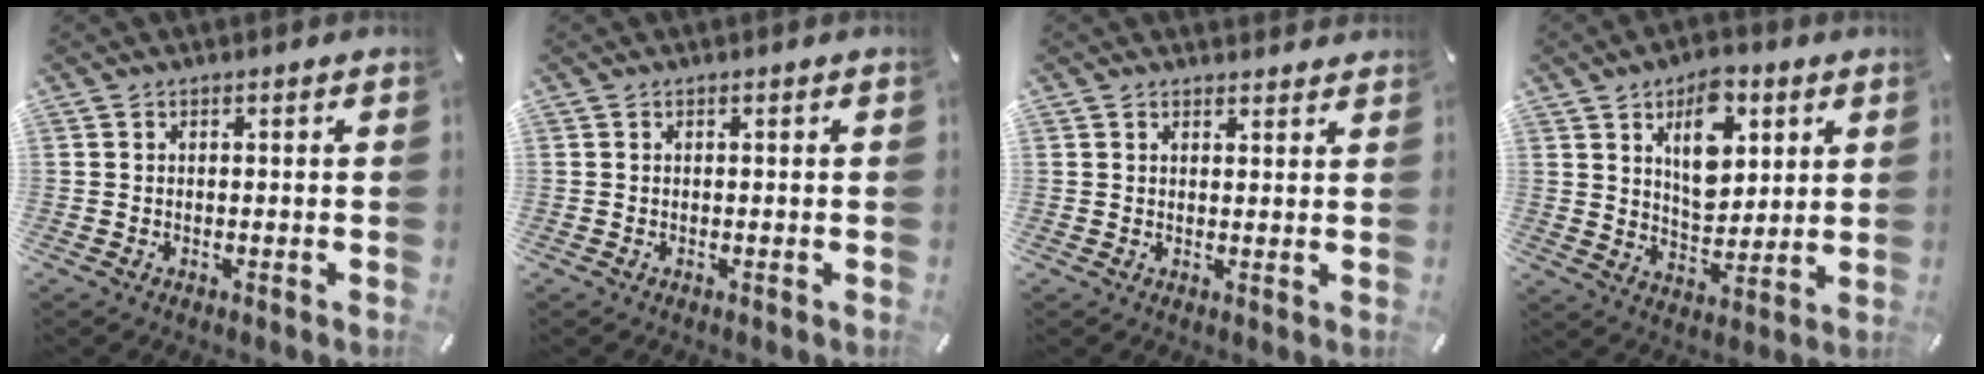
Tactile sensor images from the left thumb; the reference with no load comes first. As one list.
[{"total": 0.0}, {"total": 1.7, "force": [1.3, 1.0, 0.1], "torque": [0.007, -0.002, 0.023]}, {"total": 13.0, "force": [5.8, 8.0, 8.5], "torque": [-0.120, -0.014, 0.099]}]